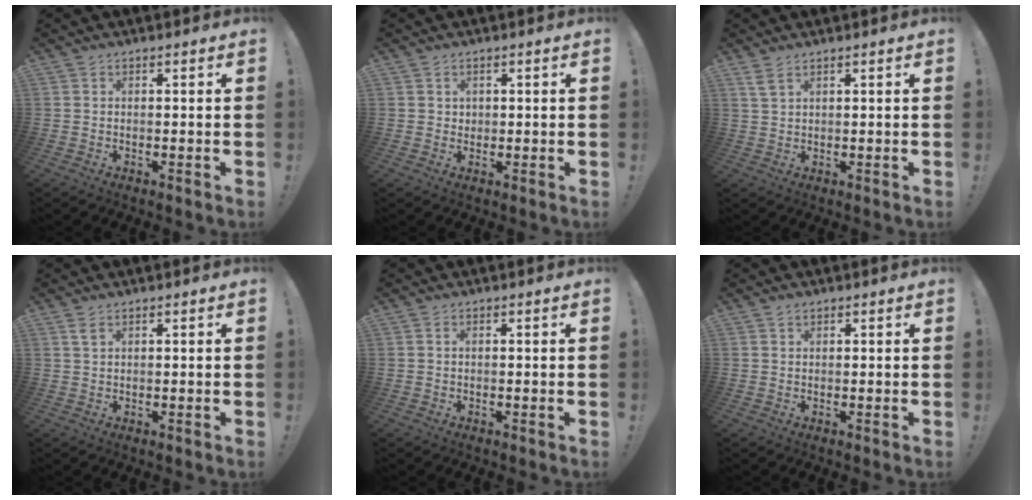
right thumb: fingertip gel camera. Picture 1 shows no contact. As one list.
[{"total": 1.4, "force": [0.6, 1.2, 0.3], "torque": [0.004, -0.005, 0.010]}, {"total": 3.3, "force": [2.1, 1.1, 2.3], "torque": [-0.046, -0.006, 0.037]}, {"total": 2.2, "force": [1.2, 0.8, 1.6], "torque": [-0.032, 0.000, 0.021]}, {"total": 0.0}, {"total": 1.0, "force": [0.8, 0.5, 0.4], "torque": [-0.004, -0.001, 0.014]}]